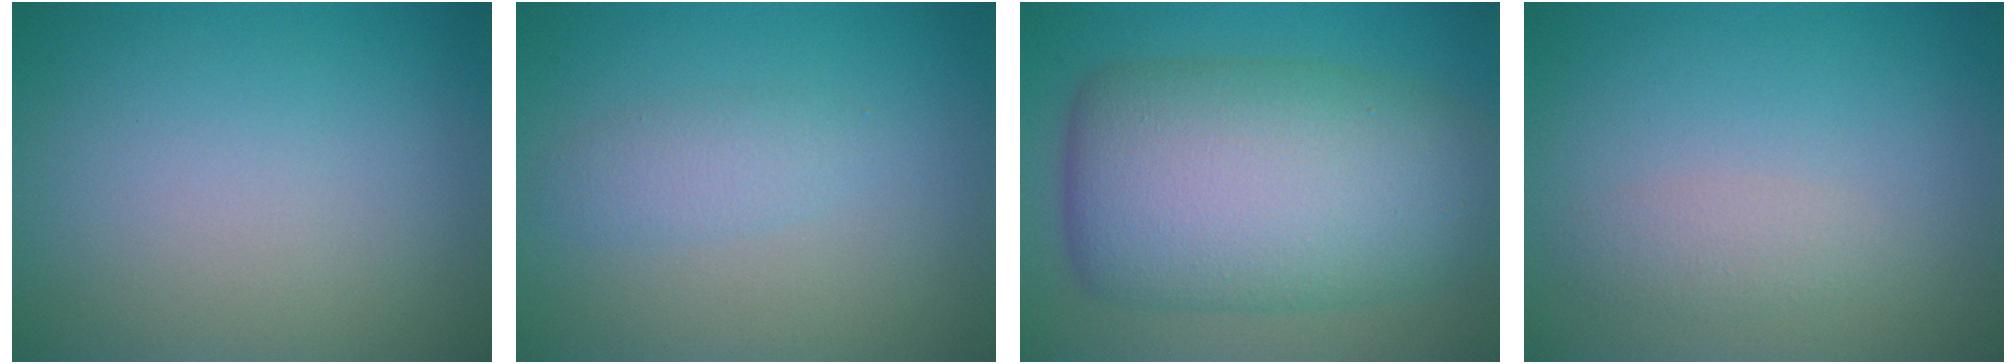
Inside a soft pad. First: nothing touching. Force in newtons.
{"total": 1.7, "press": 1.7, "slide": 0.0}
{"total": 12.8, "press": 12.8, "slide": 0.0}
{"total": 1.5, "press": 1.5, "slide": 0.1}